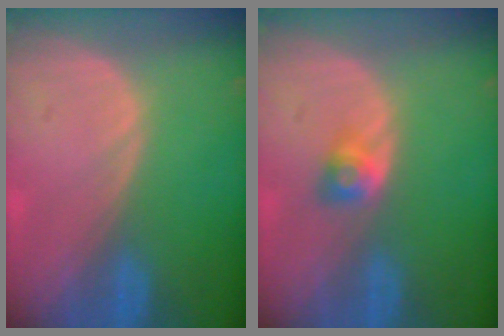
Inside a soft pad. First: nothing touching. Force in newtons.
{"total": 2.7, "press": 2.4, "slide": 1.3}